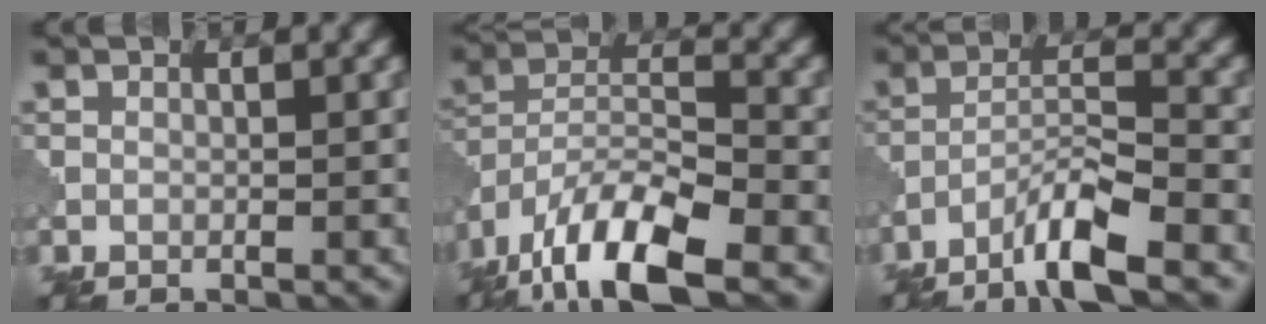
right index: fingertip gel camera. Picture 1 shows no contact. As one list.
[{"total": 11.7, "force": [-8.0, 3.7, 7.6], "torque": [-0.135, 0.000, -0.156]}, {"total": 6.2, "force": [-4.3, 0.7, 4.4], "torque": [-0.075, 0.005, -0.087]}]